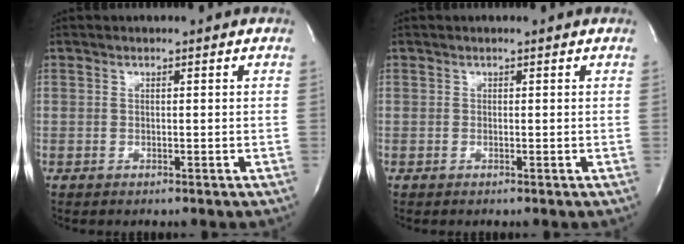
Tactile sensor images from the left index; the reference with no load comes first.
{"total": 0.0}